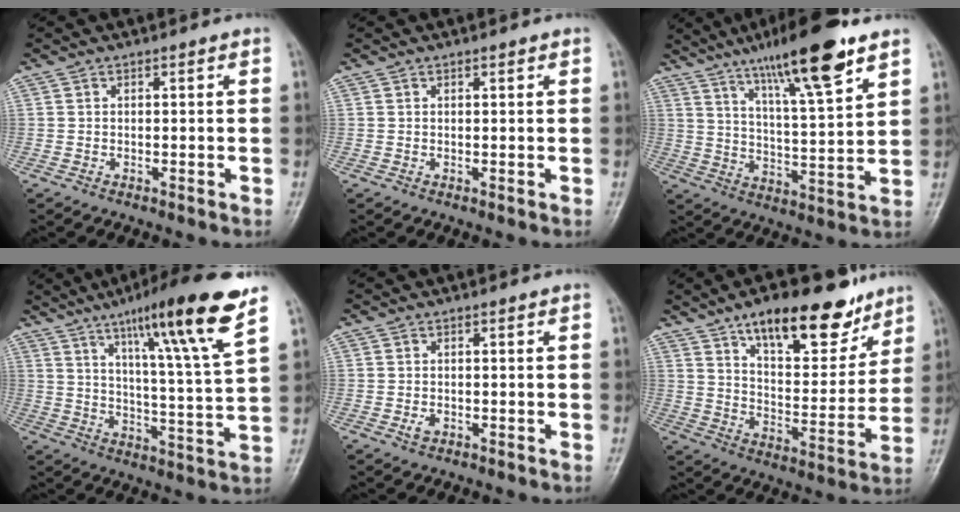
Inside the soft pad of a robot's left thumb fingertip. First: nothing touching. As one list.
[{"total": 0.5, "force": [0.4, 0.1, 0.3], "torque": [-0.007, -0.002, 0.005]}, {"total": 16.6, "force": [10.7, 2.4, 12.4], "torque": [-0.196, -0.048, 0.181]}, {"total": 18.3, "force": [11.1, 0.7, 14.5], "torque": [-0.210, -0.053, 0.167]}, {"total": 1.2, "force": [-0.3, 0.8, 0.8], "torque": [-0.014, -0.001, -0.005]}, {"total": 19.1, "force": [12.5, 7.7, 12.2], "torque": [-0.132, -0.065, 0.199]}]